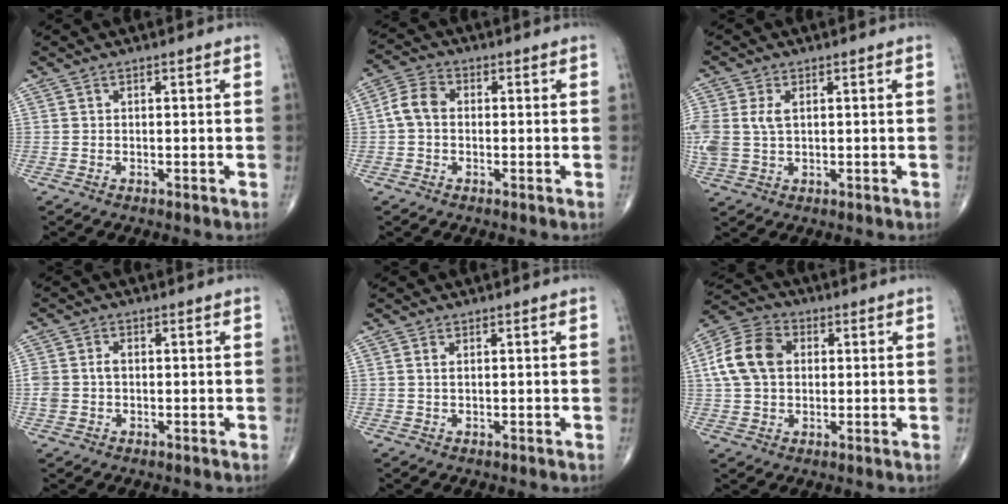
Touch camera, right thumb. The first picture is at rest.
{"total": 5.1, "force": [-0.2, 3.8, 3.5], "torque": [-0.064, 0.016, -0.014]}
{"total": 7.2, "force": [1.2, 4.7, 5.4], "torque": [-0.141, 0.008, 0.032]}
{"total": 3.4, "force": [0.0, 2.5, 2.3], "torque": [-0.050, 0.011, 0.002]}
{"total": 1.0, "force": [0.3, 0.4, 0.8], "torque": [-0.019, 0.004, 0.008]}
{"total": 11.4, "force": [1.8, 8.4, 7.5], "torque": [-0.138, 0.020, 0.025]}